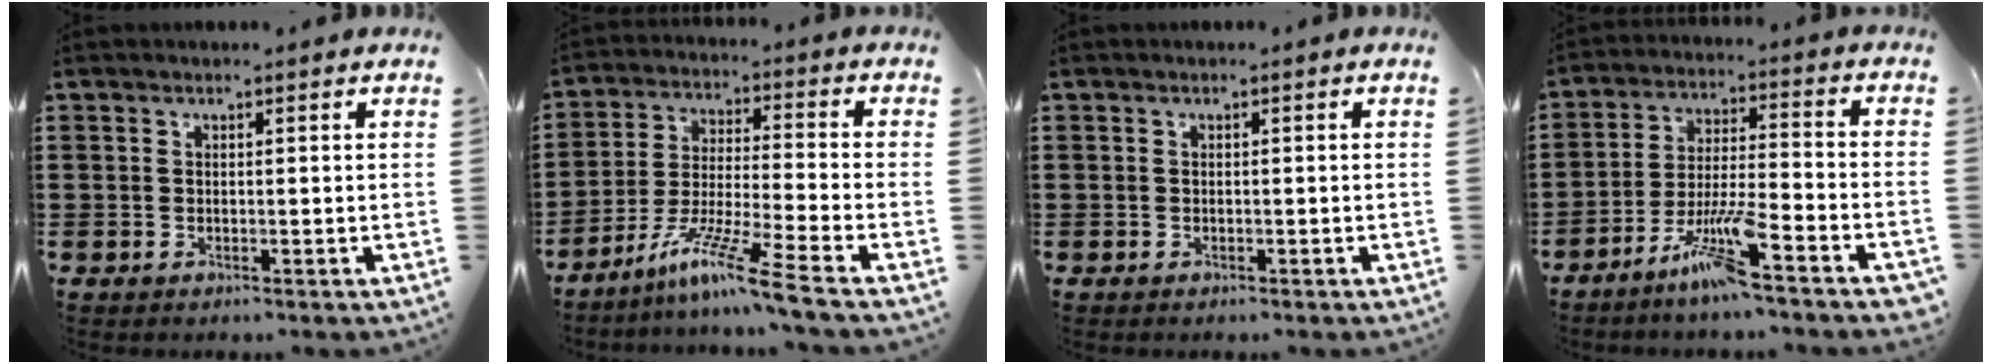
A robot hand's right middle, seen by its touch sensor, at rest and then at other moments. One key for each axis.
{"total": 10.3, "fx": -7.8, "fy": -0.4, "fz": 6.7, "tx": -0.130, "ty": -0.003, "tz": -0.155}
{"total": 0.0}
{"total": 9.3, "fx": -6.4, "fy": 0.5, "fz": 6.7, "tx": -0.148, "ty": -0.011, "tz": -0.127}